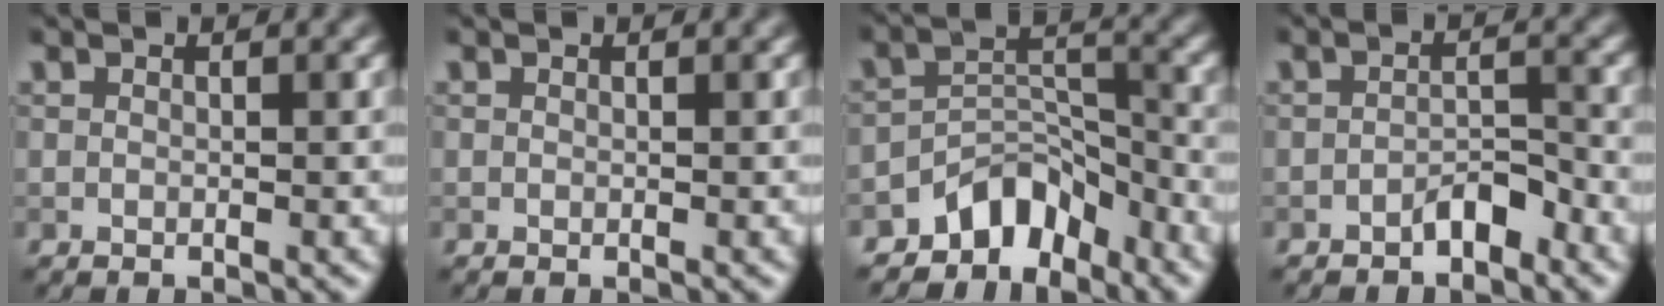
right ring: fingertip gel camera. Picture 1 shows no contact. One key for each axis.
{"total": 0.0}
{"total": 4.9, "fx": -4.0, "fy": 2.5, "fz": 1.5, "tx": -0.004, "ty": 0.005, "tz": -0.077}
{"total": 2.1, "fx": -1.6, "fy": 0.8, "fz": 1.2, "tx": -0.016, "ty": 0.010, "tz": -0.030}